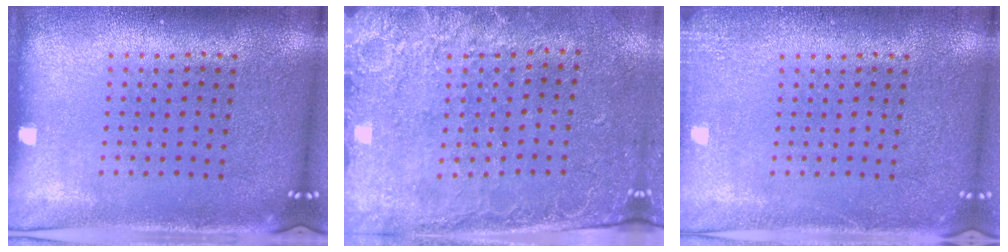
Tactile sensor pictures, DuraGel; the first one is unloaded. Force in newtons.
{"total": 2.6, "press": 2.1, "slide": 1.4}
{"total": 1.7, "press": 1.7, "slide": 0.3}